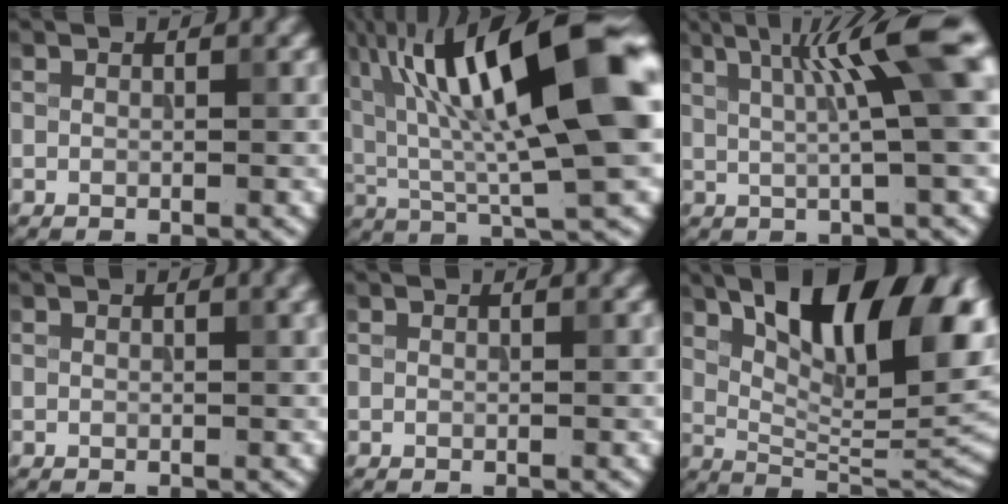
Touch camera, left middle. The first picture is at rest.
{"total": 16.3, "force": [4.5, 4.2, 15.1], "torque": [-0.240, 0.027, 0.067]}
{"total": 8.6, "force": [2.6, 1.0, 8.1], "torque": [-0.110, 0.013, 0.038]}
{"total": 1.4, "force": [0.6, 0.4, 1.2], "torque": [-0.014, 0.004, 0.007]}
{"total": 0.0}
{"total": 14.3, "force": [5.6, 5.5, 11.9], "torque": [-0.175, 0.010, 0.097]}